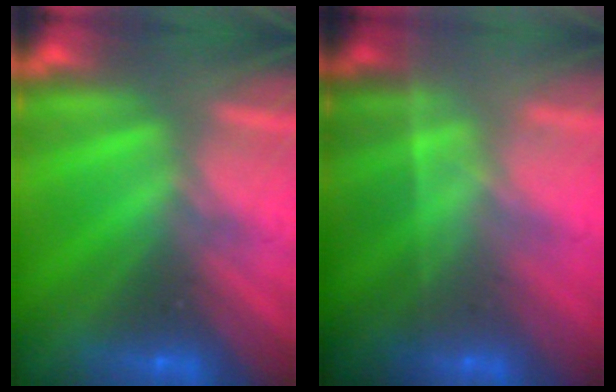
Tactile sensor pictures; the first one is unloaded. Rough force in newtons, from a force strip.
{"total": 1.9}